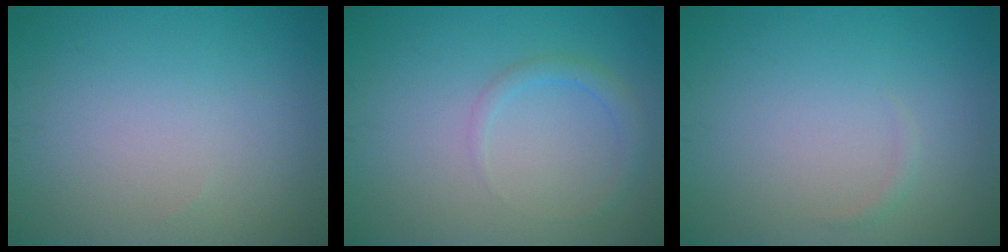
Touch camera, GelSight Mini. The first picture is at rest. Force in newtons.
{"total": 1.5, "press": 1.5, "slide": 0.2}
{"total": 0.5, "press": 0.5, "slide": 0.0}